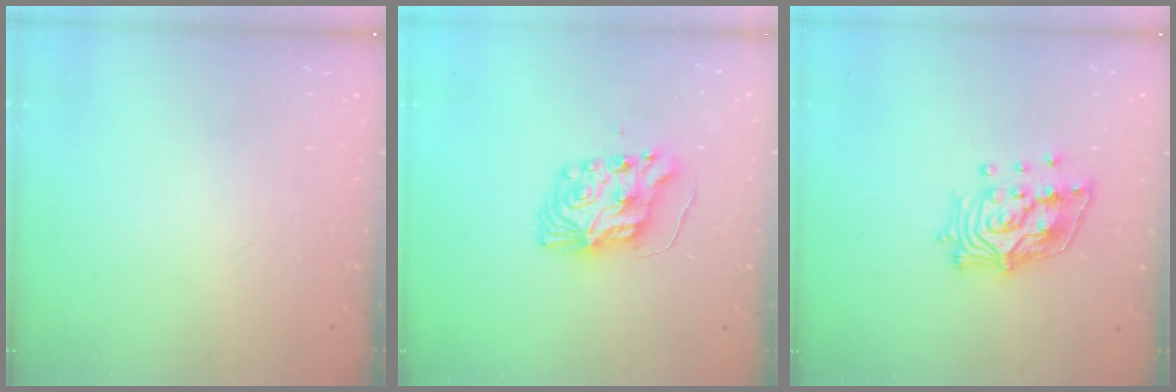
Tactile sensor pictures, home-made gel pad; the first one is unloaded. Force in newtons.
{"total": 8.5, "press": 8.5, "slide": 0.6}
{"total": 14.9, "press": 14.8, "slide": 2.2}